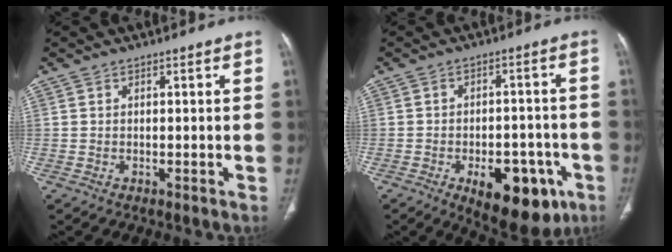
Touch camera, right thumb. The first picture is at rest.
{"total": 15.0, "force": [-6.7, 7.8, 10.9], "torque": [-0.113, 0.025, -0.079]}